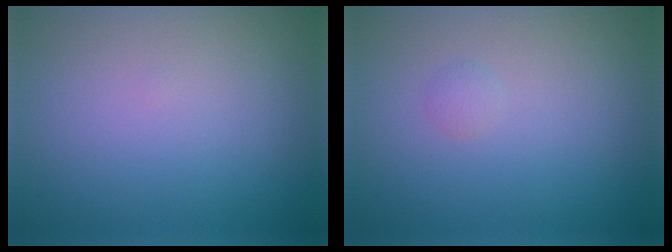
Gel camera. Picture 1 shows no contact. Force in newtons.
{"total": 0.6, "press": 0.6, "slide": 0.0}